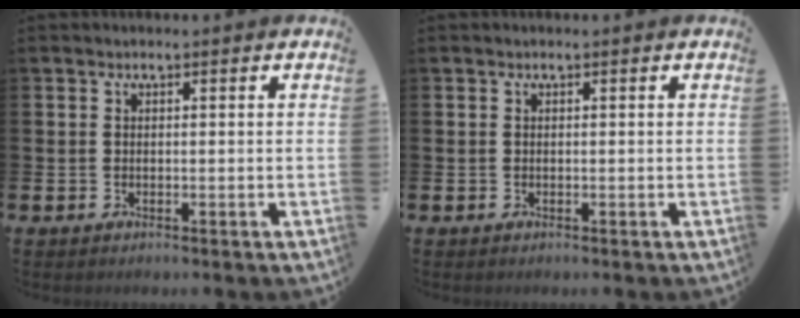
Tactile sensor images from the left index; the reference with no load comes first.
{"total": 0.0}